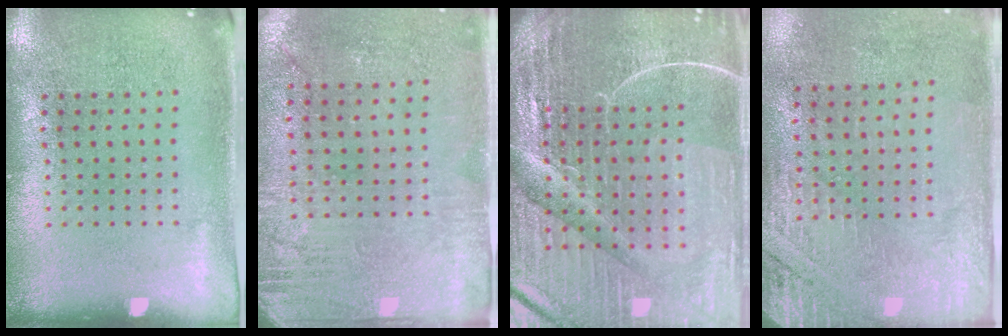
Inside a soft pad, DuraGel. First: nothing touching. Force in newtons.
{"total": 2.8, "press": 2.5, "slide": 1.3}
{"total": 6.4, "press": 5.7, "slide": 2.9}
{"total": 2.7, "press": 2.4, "slide": 1.3}